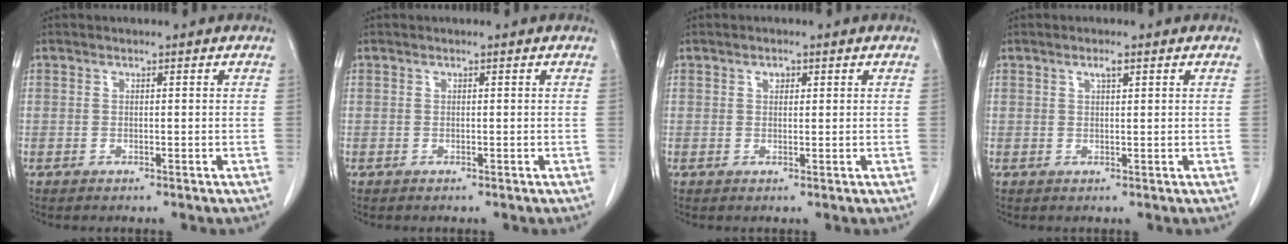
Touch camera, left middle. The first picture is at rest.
{"total": 0.0}
{"total": 1.2, "force": [0.6, 0.7, 0.7], "torque": [-0.012, -0.001, 0.010]}
{"total": 1.4, "force": [0.9, 0.2, 1.1], "torque": [-0.022, -0.001, 0.016]}